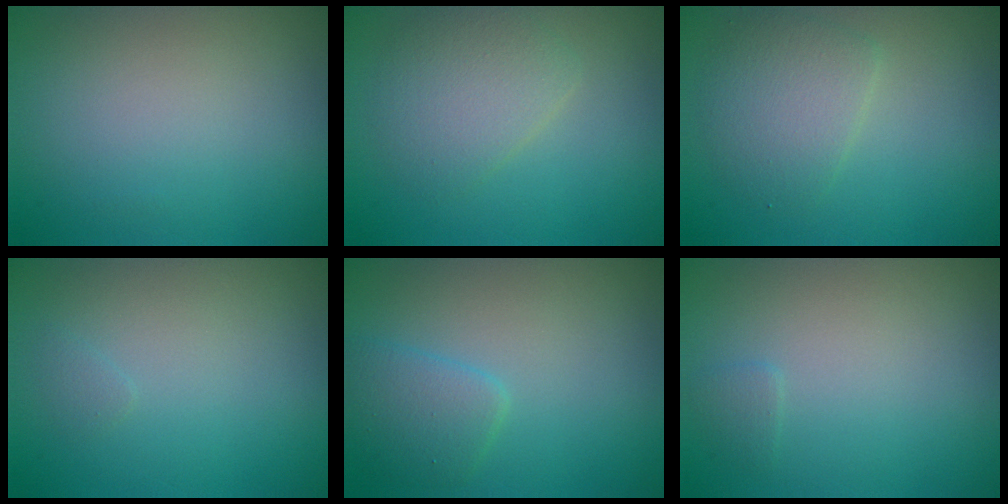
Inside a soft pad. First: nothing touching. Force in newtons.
{"total": 3.1, "press": 3.1, "slide": 0.1}
{"total": 3.1, "press": 3.1, "slide": 0.1}
{"total": 0.6, "press": 0.5, "slide": 0.1}
{"total": 2.4, "press": 2.4, "slide": 0.0}
{"total": 0.7, "press": 0.7, "slide": 0.1}